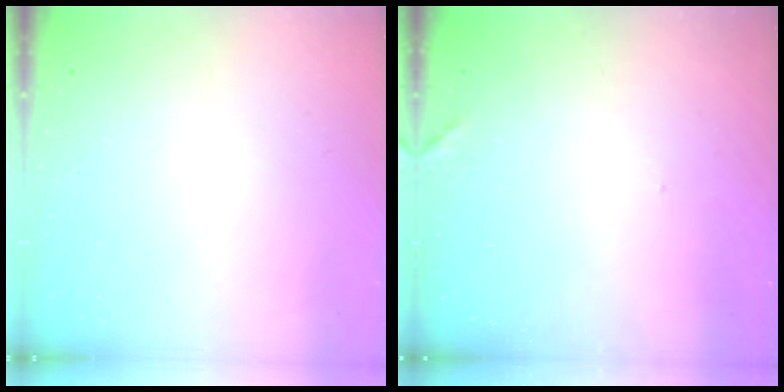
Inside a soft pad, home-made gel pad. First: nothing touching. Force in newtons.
{"total": 5.8, "press": 5.8, "slide": 0.2}